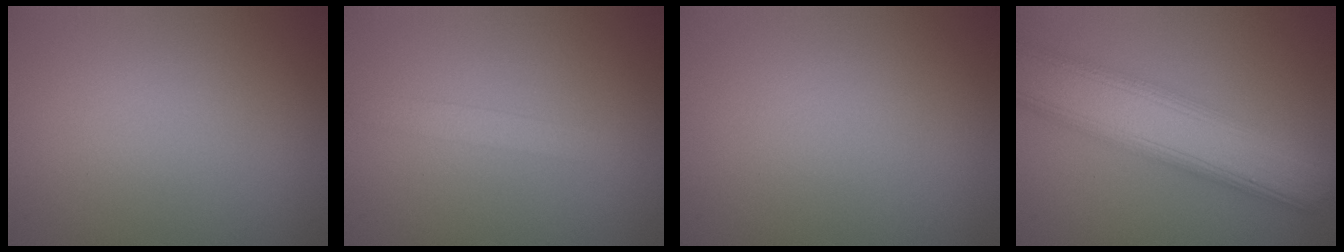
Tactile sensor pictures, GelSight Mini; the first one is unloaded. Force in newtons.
{"total": 1.4, "press": 1.4, "slide": 0.0}
{"total": 0.0}
{"total": 9.1, "press": 9.1, "slide": 0.3}